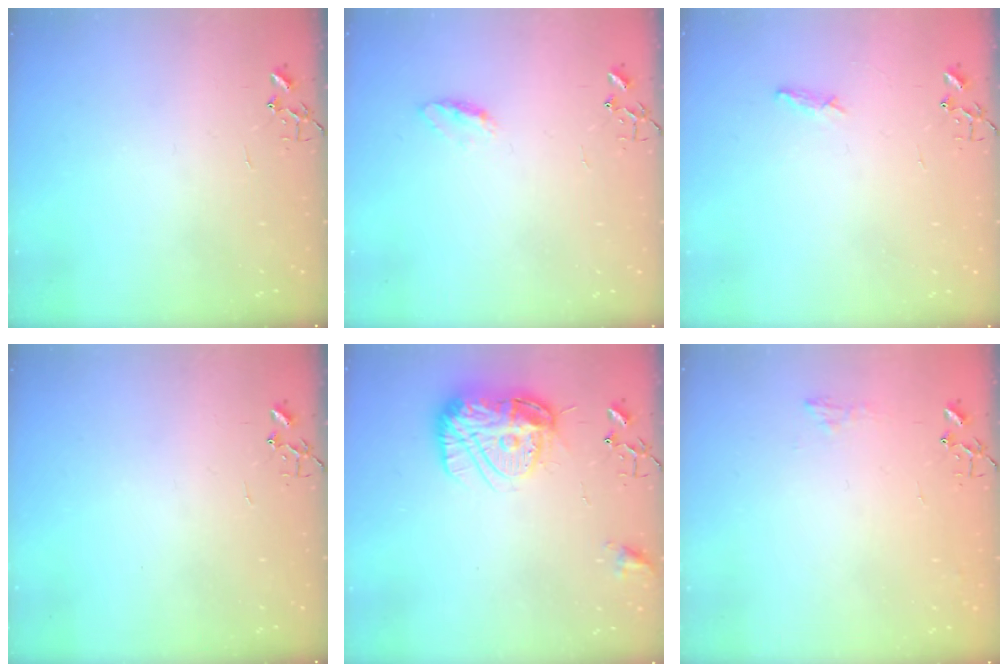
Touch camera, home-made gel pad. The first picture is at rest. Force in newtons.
{"total": 5.0, "press": 5.0, "slide": 0.7}
{"total": 5.9, "press": 5.8, "slide": 0.7}
{"total": 0.0}
{"total": 16.8, "press": 16.7, "slide": 1.5}
{"total": 6.4, "press": 6.4, "slide": 0.6}